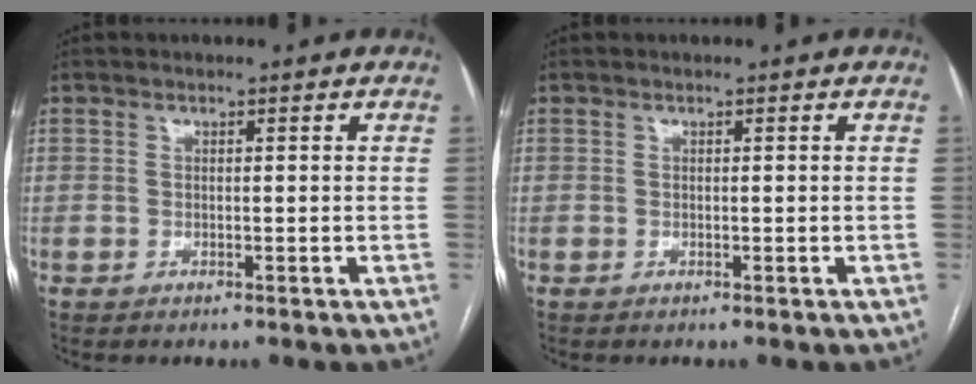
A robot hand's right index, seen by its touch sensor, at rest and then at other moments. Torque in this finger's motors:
{"motor_torque": [-0.01, 0.02, 0.01, 0.00]}